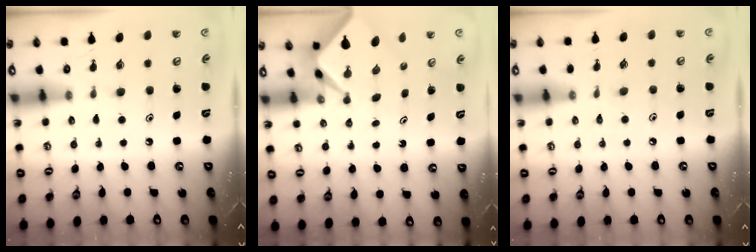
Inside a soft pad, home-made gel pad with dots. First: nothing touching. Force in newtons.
{"total": 1.6, "press": 1.6, "slide": 0.3}
{"total": 2.1, "press": 2.1, "slide": 0.4}